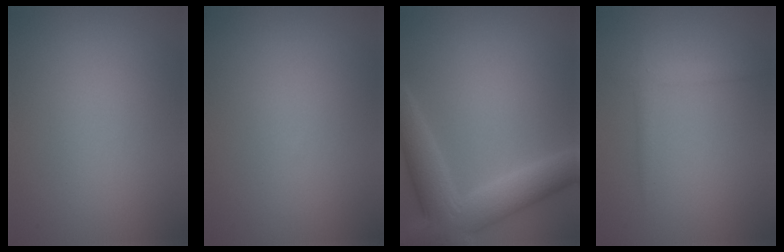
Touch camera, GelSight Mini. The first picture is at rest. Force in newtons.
{"total": 0.0}
{"total": 7.3, "press": 7.2, "slide": 0.3}
{"total": 1.4, "press": 1.4, "slide": 0.0}